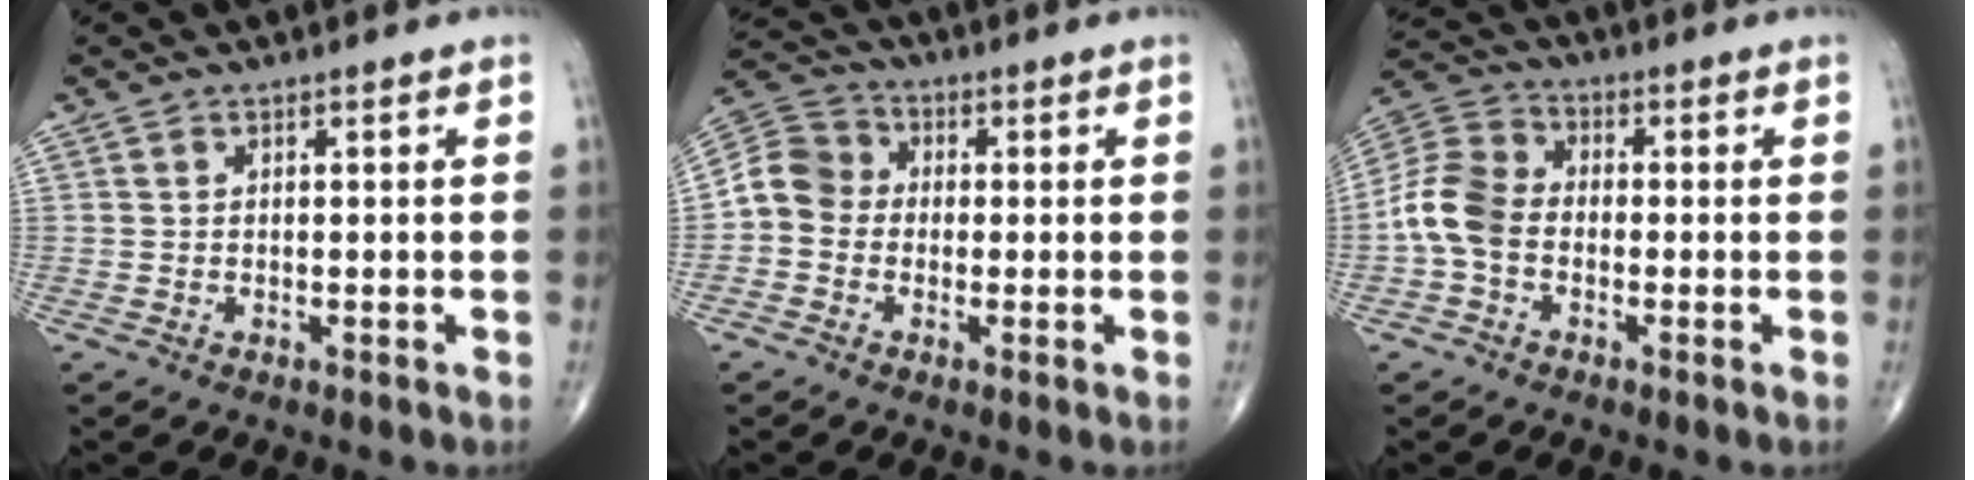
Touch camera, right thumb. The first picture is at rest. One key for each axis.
{"total": 7.4, "fx": -1.0, "fy": 6.5, "fz": 3.3, "tx": -0.047, "ty": 0.028, "tz": -0.035}
{"total": 8.8, "fx": -1.9, "fy": 6.4, "fz": 5.8, "tx": -0.114, "ty": 0.027, "tz": -0.053}